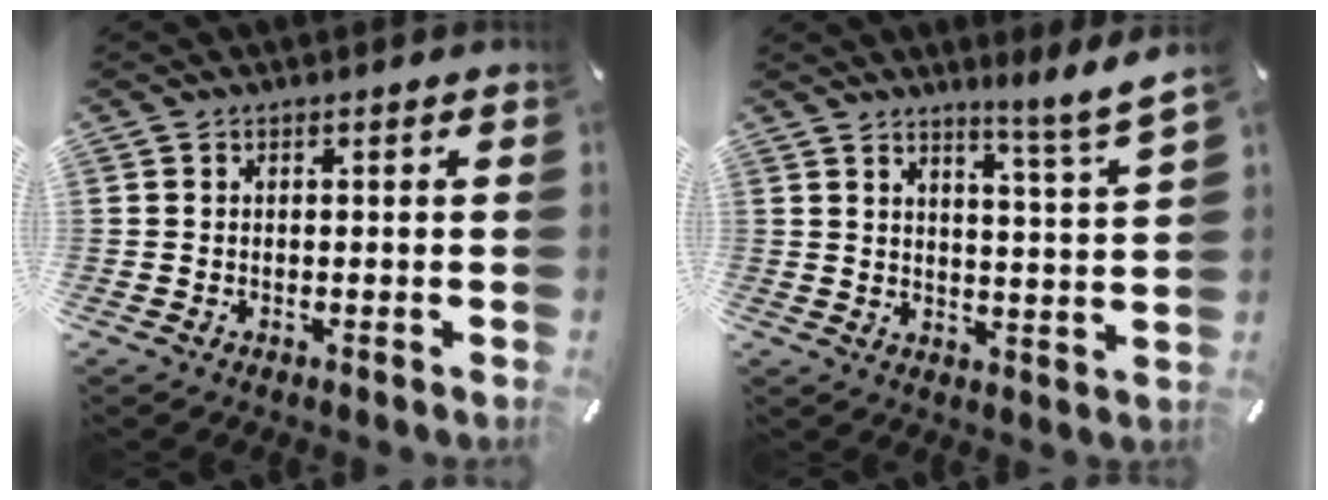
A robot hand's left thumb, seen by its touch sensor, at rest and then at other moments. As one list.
[{"total": 7.2, "force": [6.2, -1.1, 3.6], "torque": [-0.054, -0.050, 0.098]}]